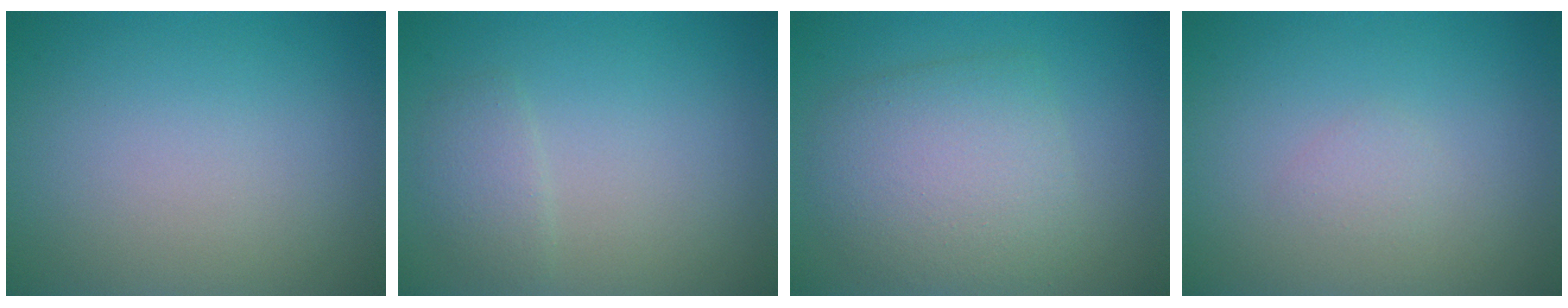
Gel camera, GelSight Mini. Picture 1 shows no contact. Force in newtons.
{"total": 1.5, "press": 1.5, "slide": 0.0}
{"total": 5.2, "press": 5.2, "slide": 0.3}
{"total": 0.7, "press": 0.7, "slide": 0.0}